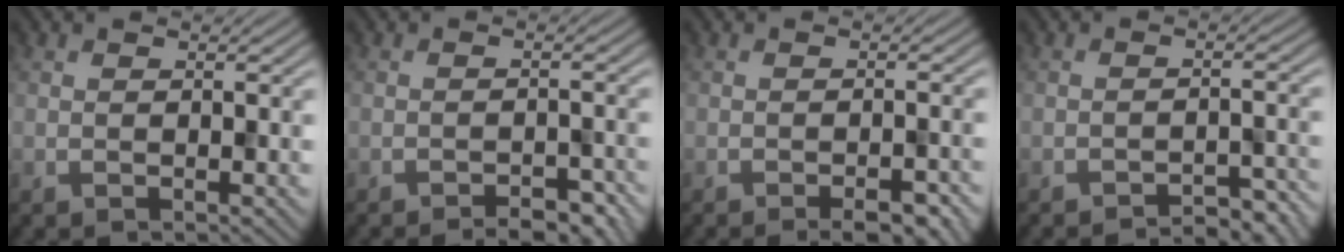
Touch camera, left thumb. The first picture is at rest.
{"total": 3.9, "force": [-3.3, 0.8, 2.0], "torque": [-0.035, 0.008, -0.042]}
{"total": 3.9, "force": [-2.8, 0.8, 2.7], "torque": [-0.041, 0.004, -0.032]}
{"total": 4.2, "force": [-3.7, 0.6, 1.8], "torque": [-0.027, 0.009, -0.048]}